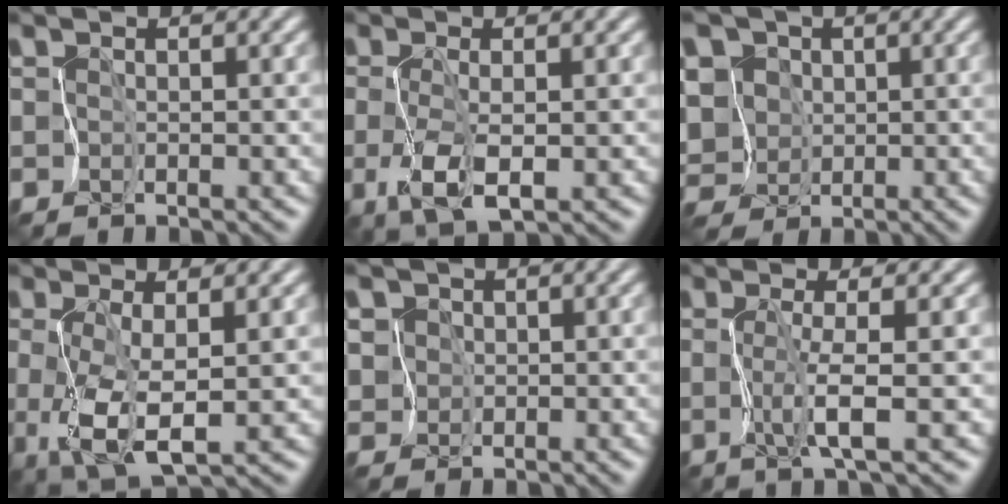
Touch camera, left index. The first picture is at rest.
{"total": 3.5, "force": [-0.8, 1.1, 3.2], "torque": [-0.073, -0.009, -0.011]}
{"total": 9.2, "force": [1.4, 7.8, 4.7], "torque": [-0.088, 0.027, -0.026]}
{"total": 4.4, "force": [-0.2, 1.1, 4.2], "torque": [-0.090, -0.007, -0.001]}
{"total": 3.5, "force": [1.5, 3.0, 0.9], "torque": [-0.019, 0.016, 0.015]}
{"total": 2.2, "force": [-0.4, -0.5, 2.1], "torque": [-0.050, -0.005, -0.009]}